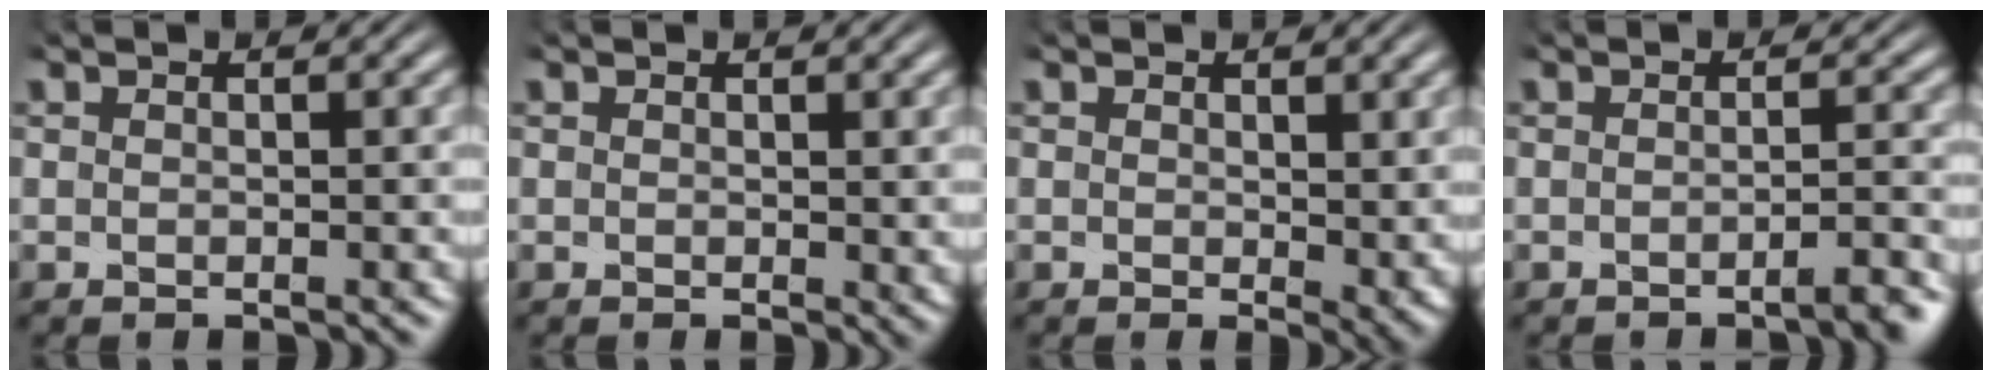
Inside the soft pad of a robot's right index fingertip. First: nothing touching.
{"total": 0.7, "force": [0.3, 0.4, 0.5], "torque": [-0.003, -0.006, 0.007]}
{"total": 1.6, "force": [0.4, 0.7, 1.4], "torque": [-0.015, -0.013, 0.010]}
{"total": 2.0, "force": [-1.6, 0.1, 1.1], "torque": [-0.014, 0.004, -0.032]}